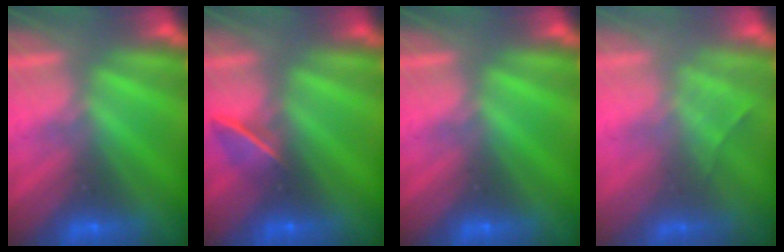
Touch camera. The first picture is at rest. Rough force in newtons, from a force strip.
{"total": 2.0}
{"total": 0.0}
{"total": 2.2}